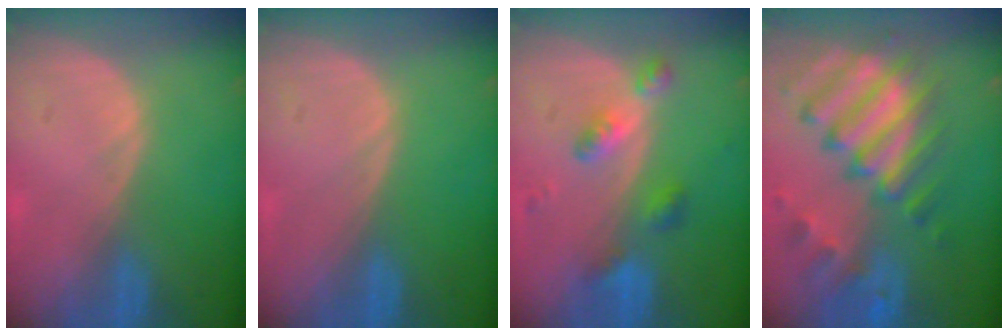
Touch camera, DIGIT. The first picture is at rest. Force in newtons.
{"total": 0.0}
{"total": 5.6, "press": 4.9, "slide": 2.7}
{"total": 11.6, "press": 10.1, "slide": 5.7}